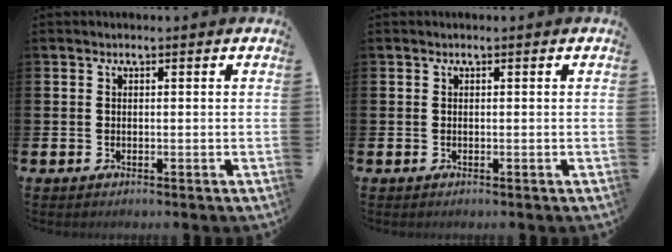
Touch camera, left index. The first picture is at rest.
{"total": 0.0}